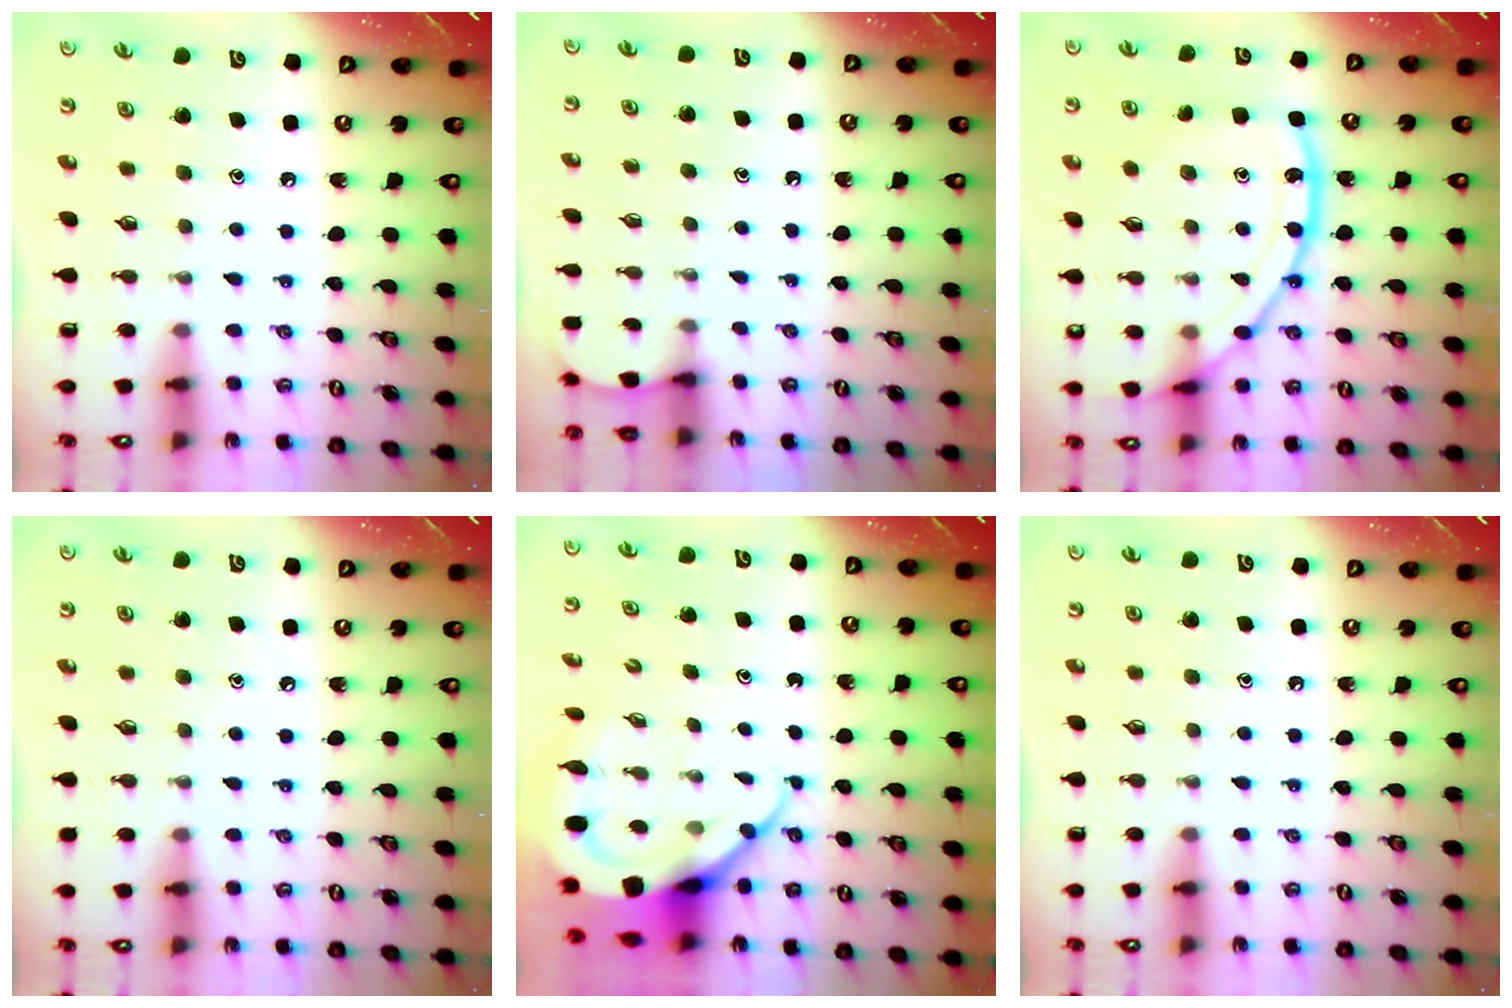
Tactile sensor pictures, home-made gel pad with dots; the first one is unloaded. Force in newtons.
{"total": 1.7, "press": 1.6, "slide": 0.2}
{"total": 14.9, "press": 14.9, "slide": 0.8}
{"total": 0.0}
{"total": 10.9, "press": 10.8, "slide": 1.4}
{"total": 0.0}